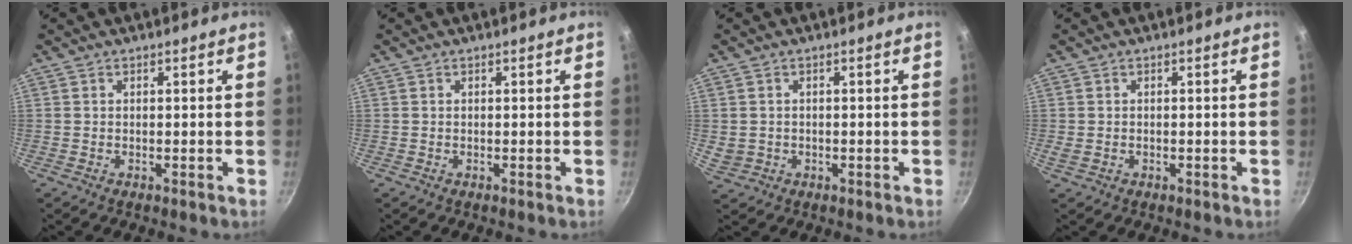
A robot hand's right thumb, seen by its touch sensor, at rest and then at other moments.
{"total": 0.0}
{"total": 2.7, "force": [-0.2, 2.4, 1.3], "torque": [-0.022, 0.005, 0.007]}
{"total": 1.3, "force": [-0.2, 1.0, 0.8], "torque": [-0.015, 0.000, -0.001]}